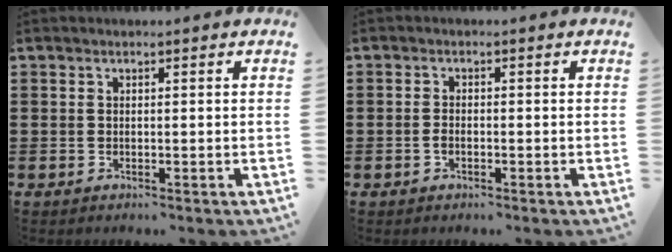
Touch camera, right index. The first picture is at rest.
{"total": 1.2, "force": [-0.6, 0.5, 0.9], "torque": [-0.020, -0.002, -0.011]}